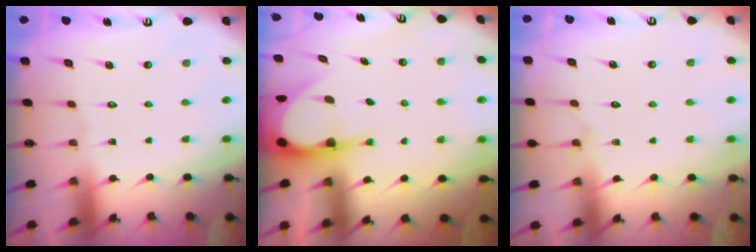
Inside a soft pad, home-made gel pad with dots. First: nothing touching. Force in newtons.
{"total": 6.5, "press": 6.4, "slide": 0.8}
{"total": 5.7, "press": 5.7, "slide": 0.6}